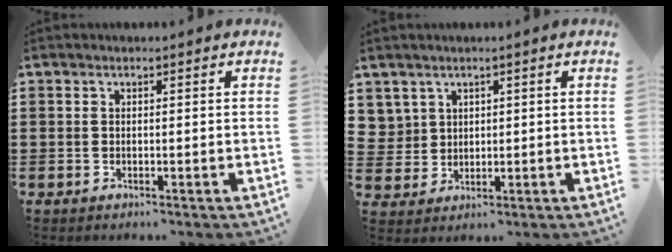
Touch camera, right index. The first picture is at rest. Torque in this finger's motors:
{"motor_torque": [-0.32, 0.35, 0.01, 0.00]}